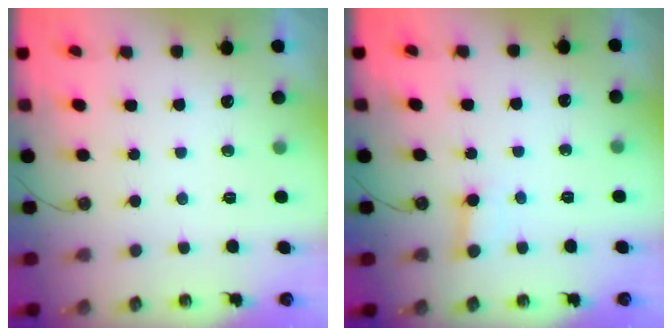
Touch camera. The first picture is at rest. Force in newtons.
{"total": 2.7, "press": 2.7, "slide": 0.2}